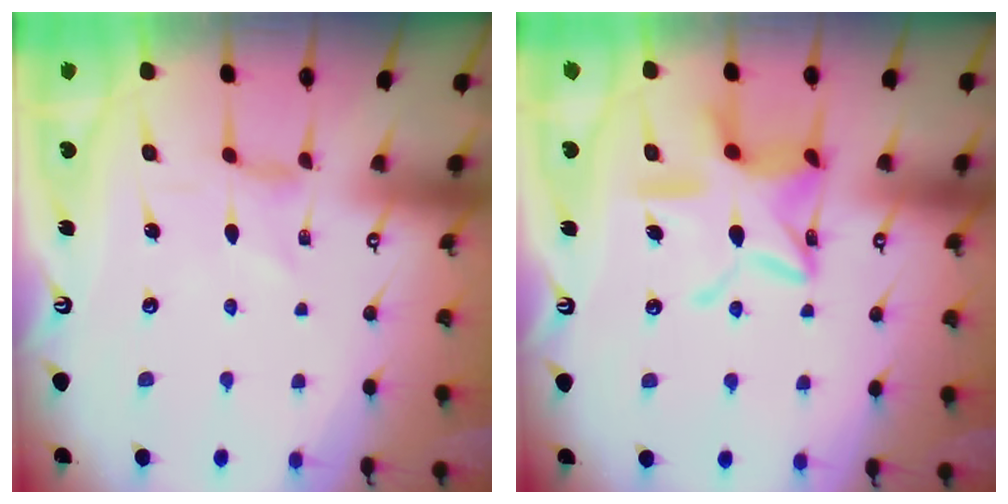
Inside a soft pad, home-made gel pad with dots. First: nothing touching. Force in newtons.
{"total": 14.9, "press": 14.8, "slide": 1.4}